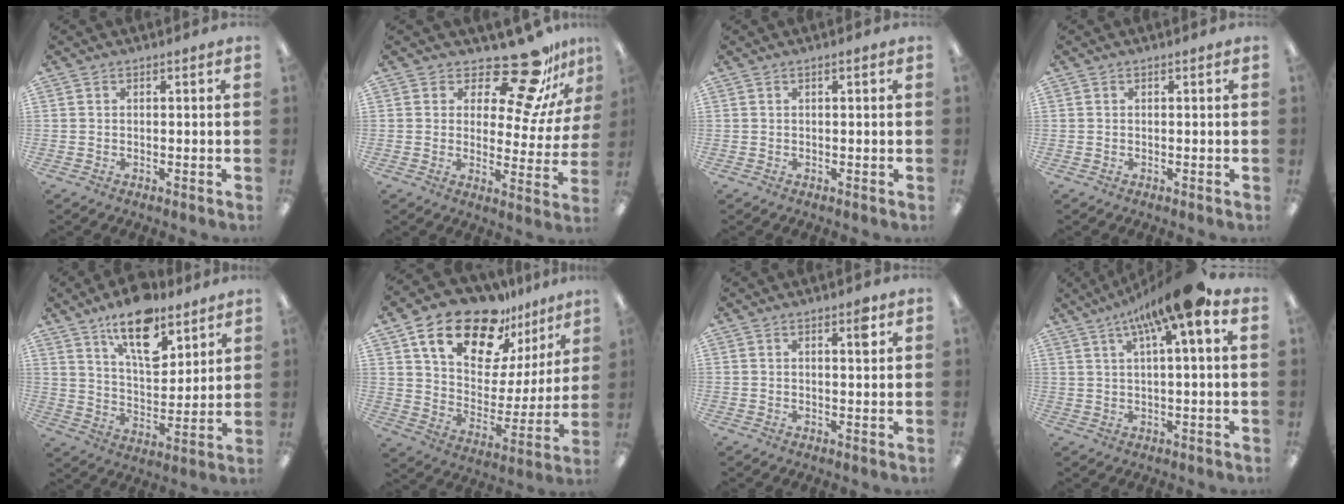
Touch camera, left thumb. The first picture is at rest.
{"total": 15.7, "force": [13.0, 4.5, 7.6], "torque": [-0.118, -0.105, 0.219]}
{"total": 0.6, "force": [0.2, 0.2, 0.6], "torque": [-0.010, 0.002, 0.002]}
{"total": 0.0}
{"total": 15.5, "force": [10.6, 7.1, 8.7], "torque": [-0.131, -0.055, 0.183]}
{"total": 20.0, "force": [14.8, 9.8, 9.3], "torque": [-0.168, -0.097, 0.262]}
{"total": 3.4, "force": [1.7, 1.0, 2.7], "torque": [-0.025, -0.009, 0.021]}
{"total": 12.7, "force": [6.6, 2.3, 10.6], "torque": [-0.183, -0.022, 0.109]}